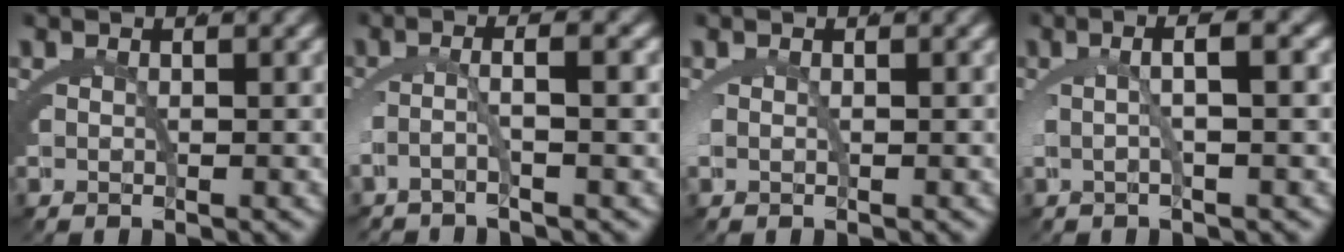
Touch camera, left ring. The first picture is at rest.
{"total": 2.7, "force": [-1.0, -0.2, 2.5], "torque": [-0.055, -0.003, -0.015]}
{"total": 0.5, "force": [-0.1, 0.1, 0.5], "torque": [-0.023, -0.005, 0.003]}
{"total": 3.3, "force": [0.4, 0.0, 3.2], "torque": [-0.054, 0.012, 0.004]}